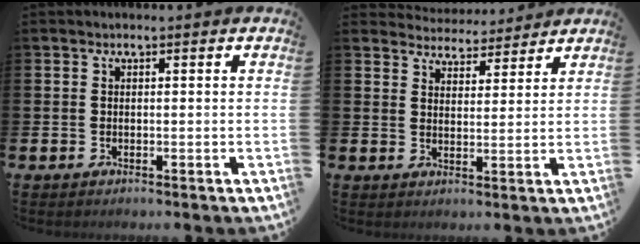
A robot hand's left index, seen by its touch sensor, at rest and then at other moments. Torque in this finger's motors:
{"motor_torque": [-0.53, -0.41, -0.75, -0.19]}